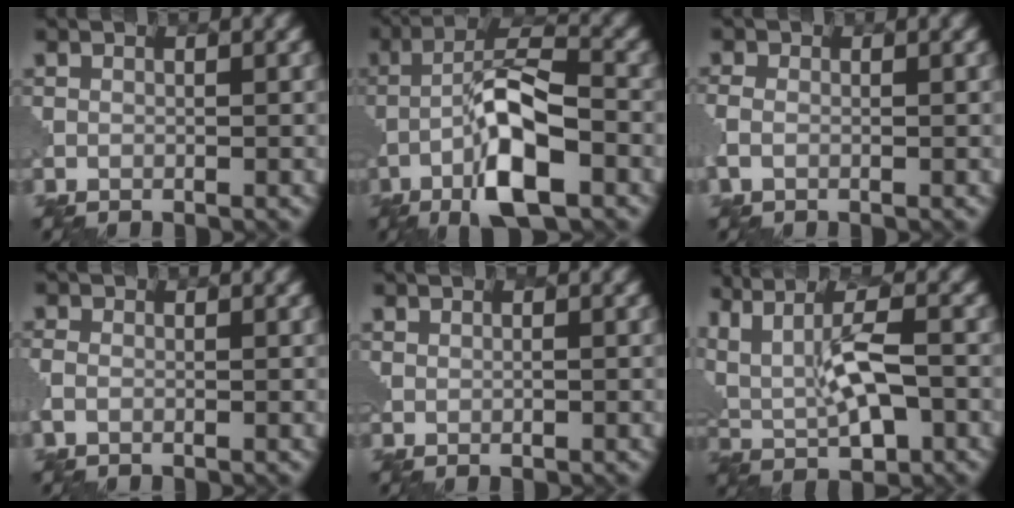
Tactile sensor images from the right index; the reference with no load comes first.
{"total": 9.0, "force": [-3.5, 2.6, 7.9], "torque": [-0.140, 0.012, -0.072]}
{"total": 1.7, "force": [-0.4, 1.2, 1.1], "torque": [-0.030, -0.001, -0.015]}
{"total": 1.3, "force": [-0.4, 0.9, 0.9], "torque": [-0.025, -0.002, -0.012]}
{"total": 0.6, "force": [0.3, 0.2, 0.5], "torque": [-0.010, 0.001, 0.007]}
{"total": 7.5, "force": [2.1, 3.1, 6.5], "torque": [-0.126, 0.008, 0.048]}